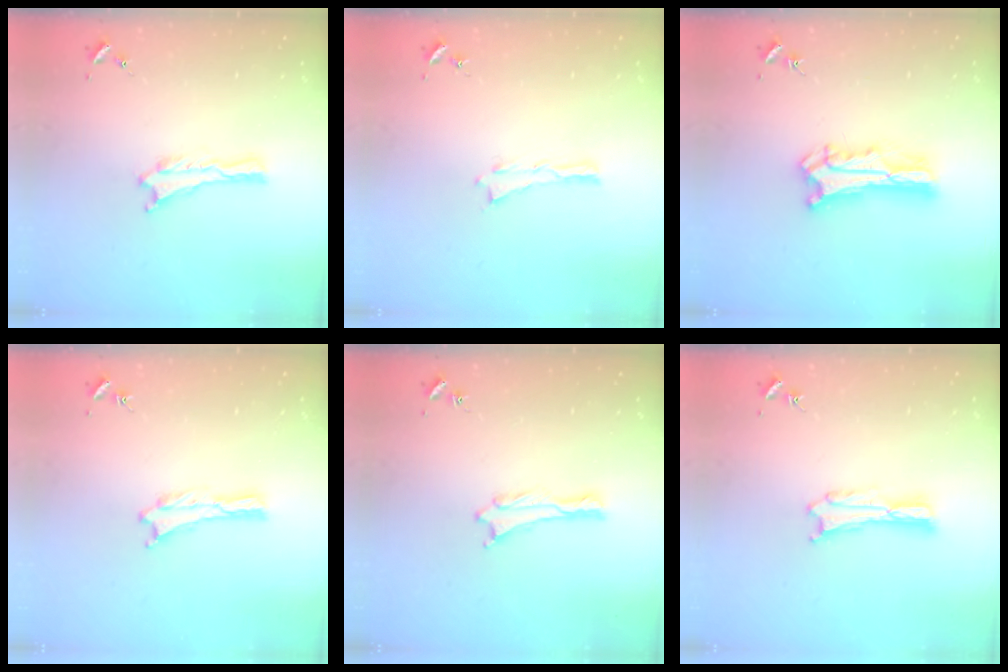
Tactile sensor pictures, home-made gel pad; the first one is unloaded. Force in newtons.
{"total": 0.0}
{"total": 8.5, "press": 8.5, "slide": 0.6}
{"total": 0.0}
{"total": 0.0}
{"total": 0.9, "press": 0.9, "slide": 0.2}